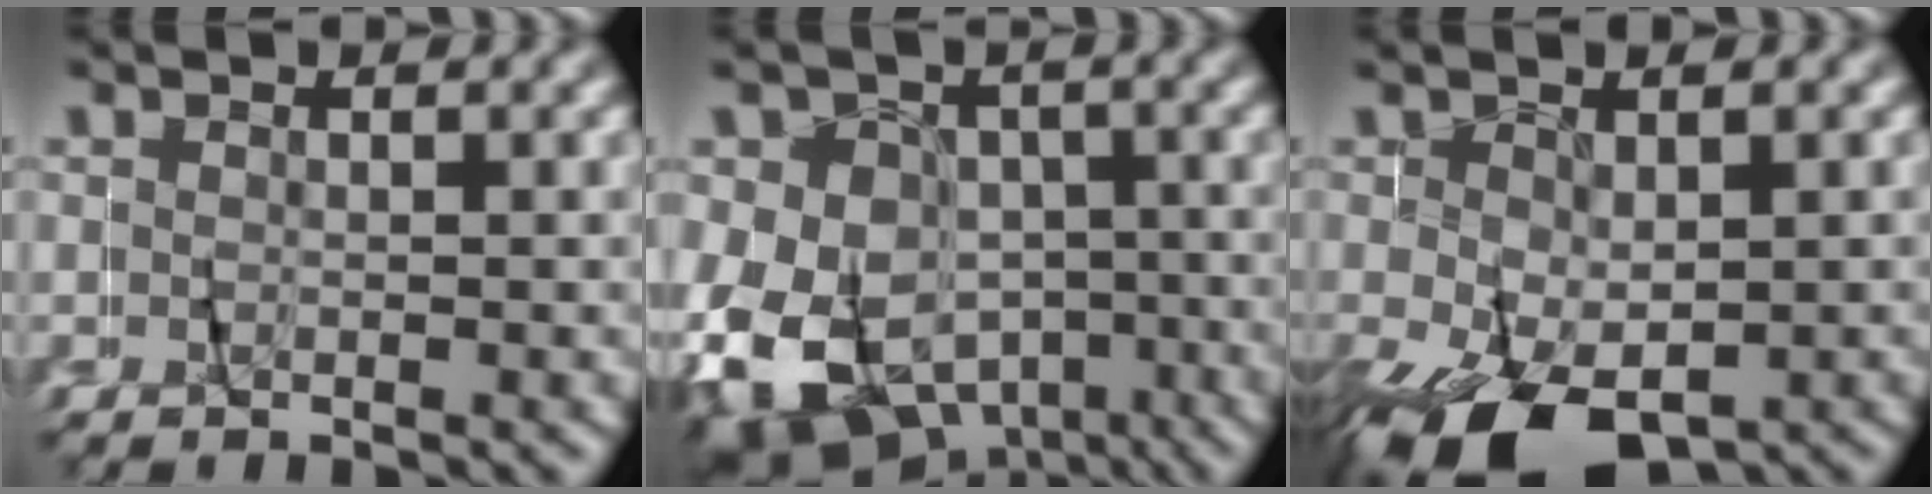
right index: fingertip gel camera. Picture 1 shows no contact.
{"total": 15.9, "force": [-6.4, 12.9, 6.7], "torque": [-0.140, -0.085, -0.083]}
{"total": 8.1, "force": [-4.6, 4.6, 4.9], "torque": [-0.106, -0.039, -0.056]}